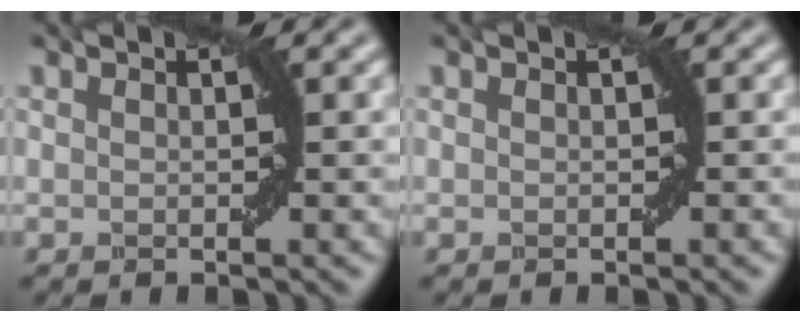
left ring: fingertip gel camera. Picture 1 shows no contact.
{"total": 0.0}